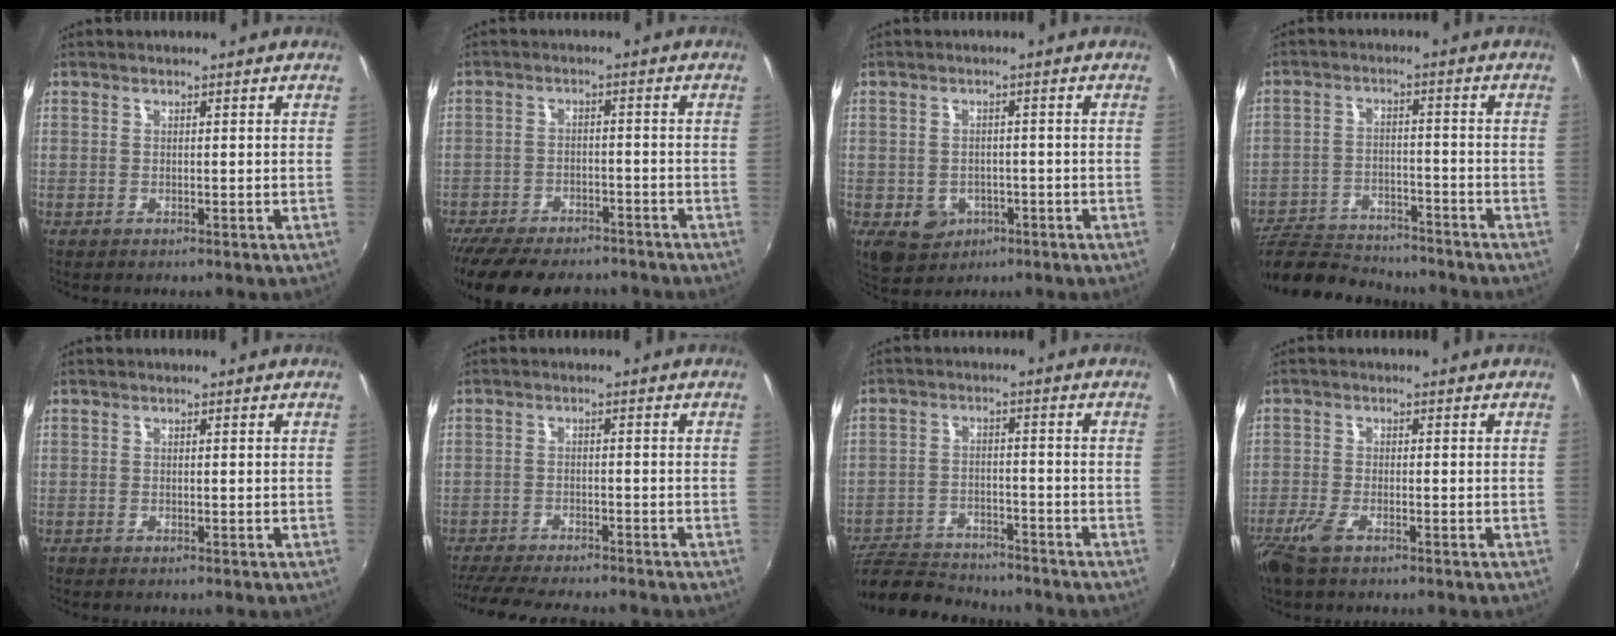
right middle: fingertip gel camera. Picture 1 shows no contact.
{"total": 15.6, "force": [-12.7, 5.7, 7.0], "torque": [-0.153, -0.024, -0.190]}
{"total": 6.7, "force": [-2.6, 5.4, 2.8], "torque": [-0.067, -0.008, -0.027]}
{"total": 13.9, "force": [-12.5, 4.4, 4.4], "torque": [-0.110, 0.004, -0.196]}
{"total": 0.5, "force": [-0.5, 0.1, 0.1], "torque": [-0.003, -0.003, -0.010]}
{"total": 12.0, "force": [-10.8, 1.9, 5.0], "torque": [-0.118, -0.022, -0.172]}
{"total": 11.0, "force": [-10.0, 3.4, 3.0], "torque": [-0.088, 0.005, -0.163]}
{"total": 5.2, "force": [-3.5, 1.7, 3.4], "torque": [-0.091, -0.013, -0.070]}